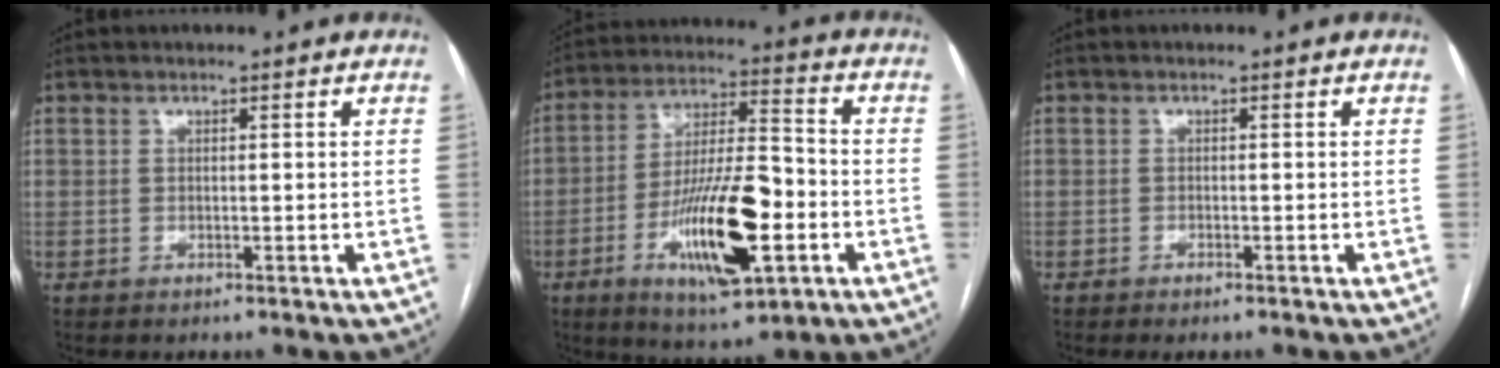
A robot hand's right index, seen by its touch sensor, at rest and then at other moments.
{"total": 16.8, "force": [-5.3, 4.1, 15.3], "torque": [-0.281, -0.003, -0.085]}
{"total": 1.1, "force": [-0.9, 0.1, 0.6], "torque": [-0.010, -0.002, -0.012]}